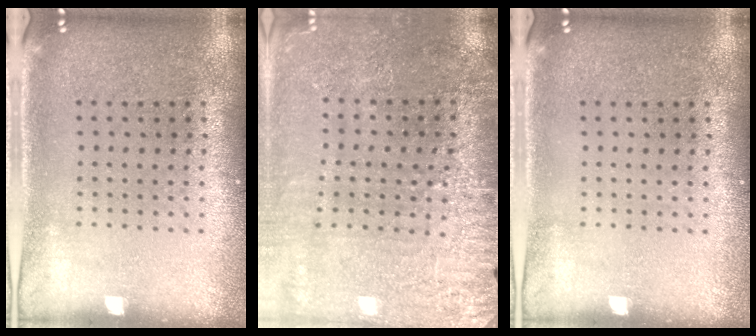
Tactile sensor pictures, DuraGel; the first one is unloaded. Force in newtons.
{"total": 2.9, "press": 2.9, "slide": 0.3}
{"total": 0.0}